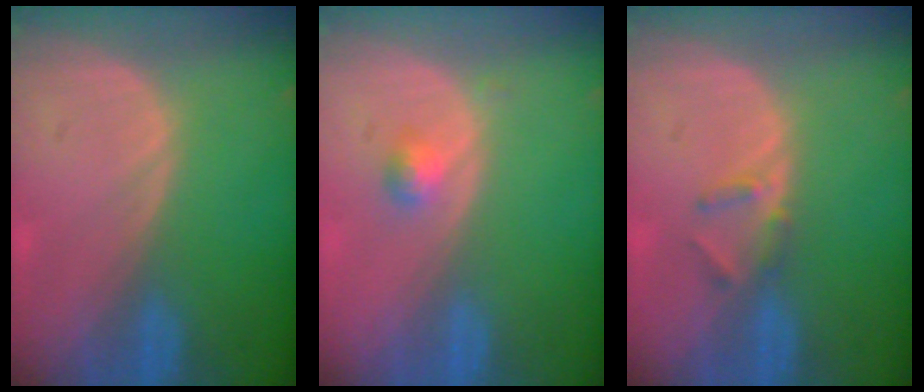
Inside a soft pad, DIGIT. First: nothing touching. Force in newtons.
{"total": 2.0, "press": 1.8, "slide": 0.8}
{"total": 2.3, "press": 2.1, "slide": 0.9}